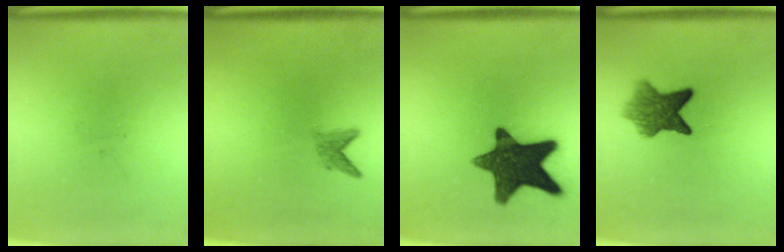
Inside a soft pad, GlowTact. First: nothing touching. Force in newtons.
{"total": 1.7}
{"total": 14.9}
{"total": 6.7}